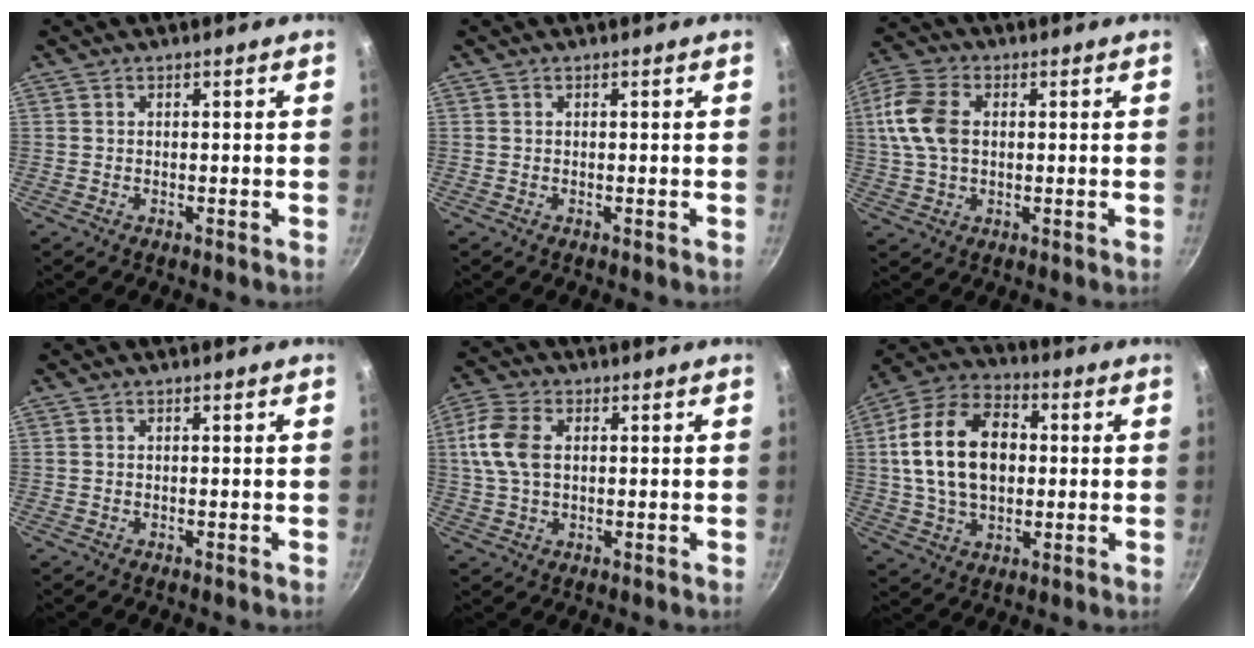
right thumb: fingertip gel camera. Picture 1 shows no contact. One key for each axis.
{"total": 0.0}
{"total": 10.7, "fx": 1.4, "fy": 7.1, "fz": 7.9, "tx": -0.158, "ty": 0.013, "tz": 0.019}
{"total": 0.0}
{"total": 8.7, "fx": 1.3, "fy": 5.6, "fz": 6.6, "tx": -0.134, "ty": 0.010, "tz": 0.020}
{"total": 18.2, "fx": 1.7, "fy": 12.2, "fz": 13.4, "tx": -0.214, "ty": 0.023, "tz": 0.020}